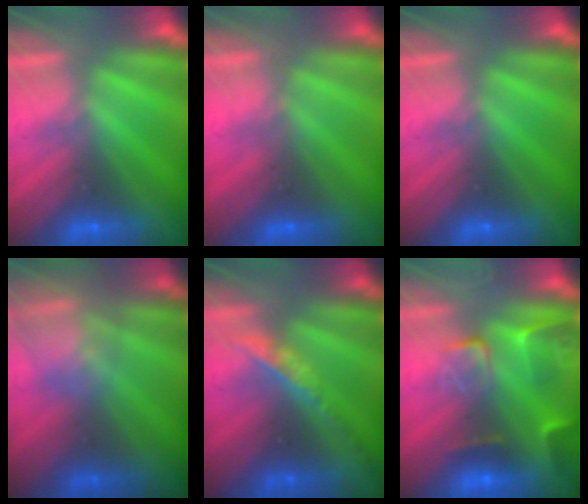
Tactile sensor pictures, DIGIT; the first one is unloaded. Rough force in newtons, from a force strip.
{"total": 4.9}
{"total": 0.0}
{"total": 4.6}
{"total": 2.4}
{"total": 8.4}